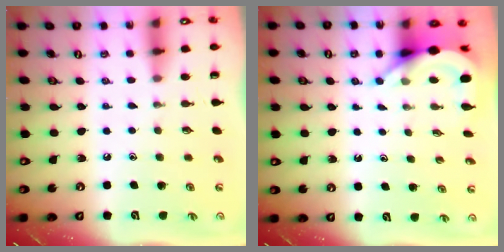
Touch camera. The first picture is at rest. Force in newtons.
{"total": 5.8, "press": 5.8, "slide": 0.5}